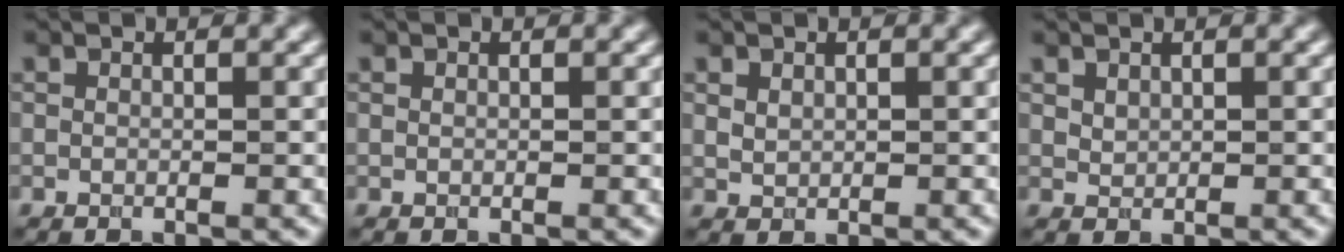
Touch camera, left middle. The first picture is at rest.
{"total": 0.0}
{"total": 1.1, "force": [0.6, 0.9, 0.5], "torque": [-0.011, -0.001, 0.014]}
{"total": 0.9, "force": [0.7, 0.6, 0.3], "torque": [-0.008, -0.002, 0.017]}